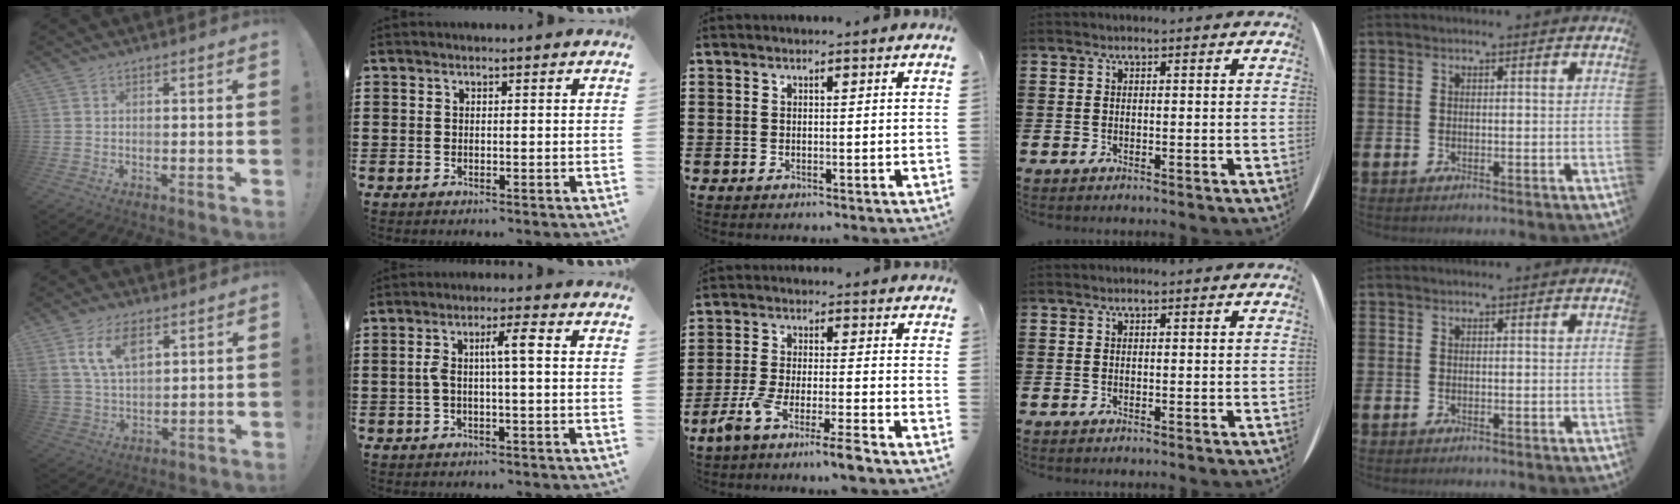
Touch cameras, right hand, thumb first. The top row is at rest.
{"thumb": {"total": 11.5, "force": [6.2, 6.8, 7.0], "torque": [-0.127, -0.021, 0.115]}, "index": {"total": 4.6, "force": [0.0, 0.6, 4.6], "torque": [-0.094, 0.005, -0.010]}, "middle": {"total": 6.2, "force": [-5.2, -0.4, 3.3], "torque": [-0.080, -0.019, -0.104]}}